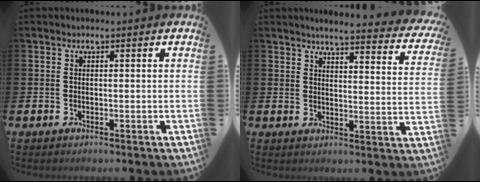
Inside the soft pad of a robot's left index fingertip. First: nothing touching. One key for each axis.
{"total": 4.3, "fx": 4.0, "fy": 0.0, "fz": 1.6, "tx": -0.032, "ty": -0.037, "tz": 0.062}